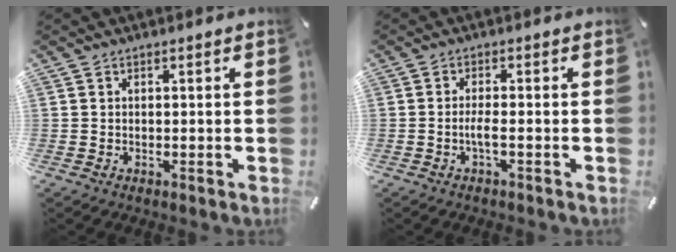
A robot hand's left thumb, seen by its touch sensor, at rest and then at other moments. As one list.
[{"total": 3.1, "force": [-1.0, 0.4, 2.8], "torque": [-0.058, -0.004, -0.021]}]